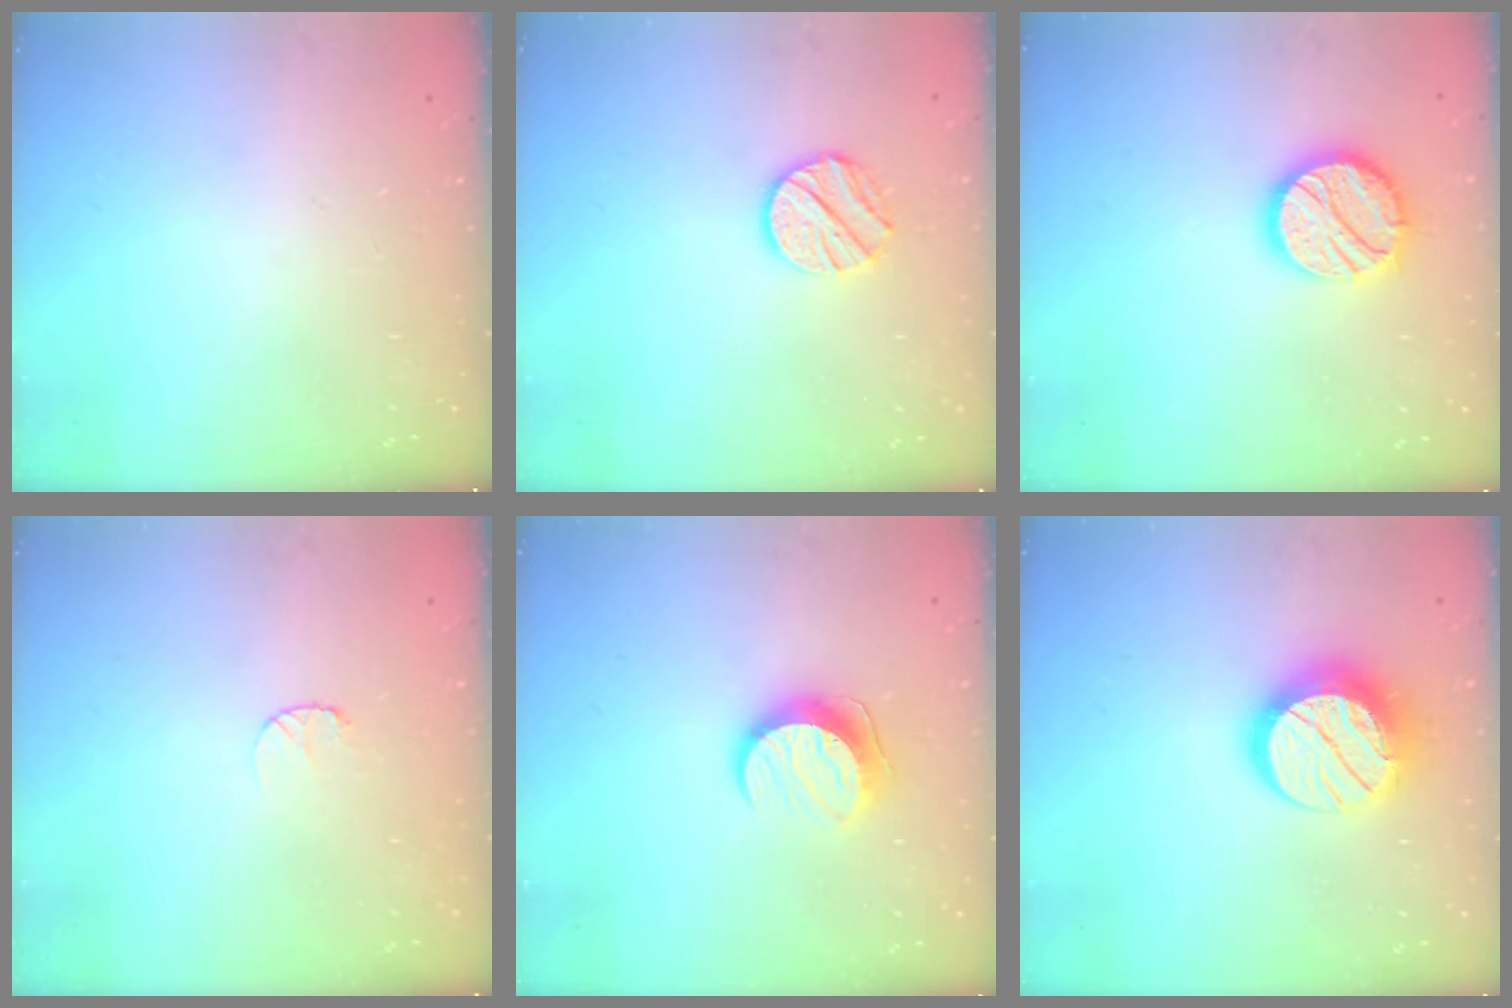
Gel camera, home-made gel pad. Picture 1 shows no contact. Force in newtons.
{"total": 10.3, "press": 10.3, "slide": 0.9}
{"total": 14.9, "press": 14.9, "slide": 0.9}
{"total": 3.1, "press": 3.1, "slide": 0.3}
{"total": 9.6, "press": 9.6, "slide": 0.1}
{"total": 15.4, "press": 15.3, "slide": 1.0}